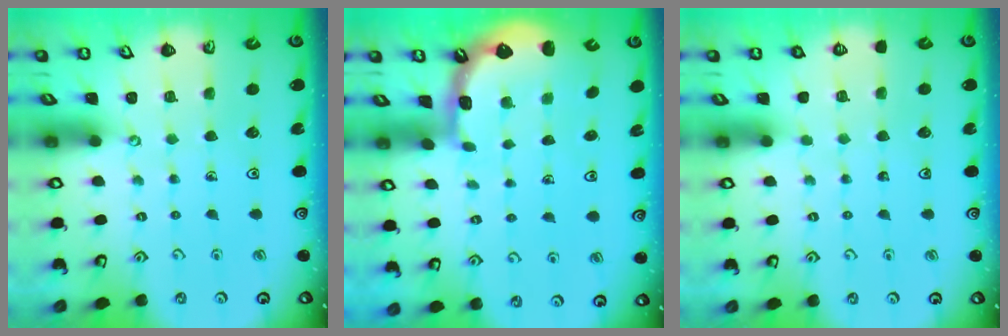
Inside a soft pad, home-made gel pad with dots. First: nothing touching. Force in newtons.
{"total": 1.4, "press": 1.4, "slide": 0.1}
{"total": 0.0}